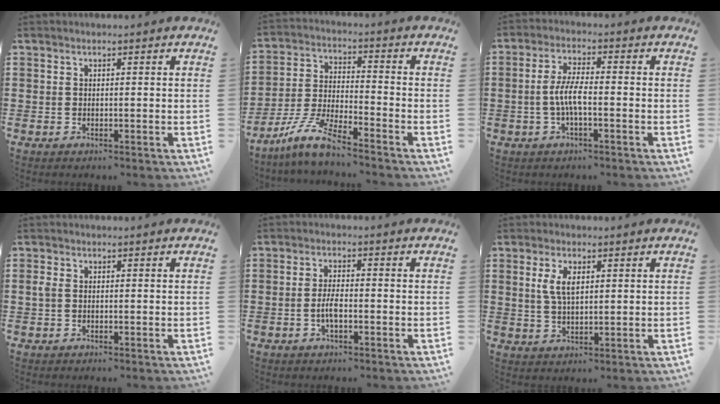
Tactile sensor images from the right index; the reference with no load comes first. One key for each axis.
{"total": 7.9, "fx": -6.7, "fy": 0.4, "fz": 4.2, "tx": -0.106, "ty": -0.010, "tz": -0.137}
{"total": 5.0, "fx": -1.1, "fy": 1.2, "fz": 4.7, "tx": -0.111, "ty": -0.005, "tz": -0.031}
{"total": 1.4, "fx": -0.1, "fy": 0.9, "fz": 1.1, "tx": -0.031, "ty": 0.001, "tz": -0.006}
{"total": 3.5, "fx": -1.0, "fy": 1.2, "fz": 3.2, "tx": -0.073, "ty": -0.001, "tz": -0.023}
{"total": 4.3, "fx": 1.3, "fy": 1.9, "fz": 3.6, "tx": -0.077, "ty": 0.008, "tz": 0.022}